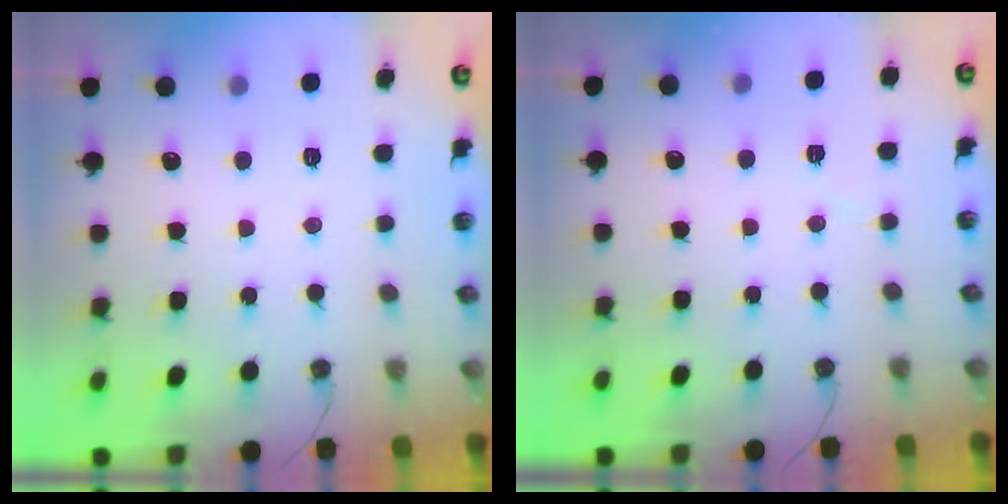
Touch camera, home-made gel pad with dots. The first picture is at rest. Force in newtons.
{"total": 2.9, "press": 2.7, "slide": 1.2}